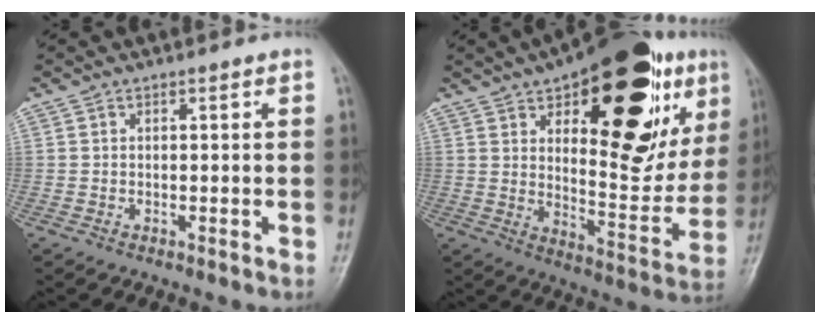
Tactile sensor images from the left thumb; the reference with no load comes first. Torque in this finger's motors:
{"motor_torque": [0.26, 0.86, 1.82, -0.95, 0.09]}